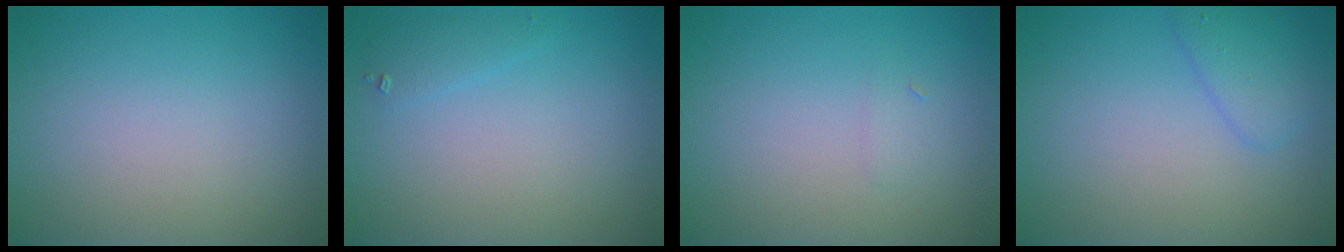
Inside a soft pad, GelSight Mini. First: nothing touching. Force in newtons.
{"total": 1.1, "press": 1.1, "slide": 0.1}
{"total": 0.6, "press": 0.6, "slide": 0.0}
{"total": 2.2, "press": 2.2, "slide": 0.1}